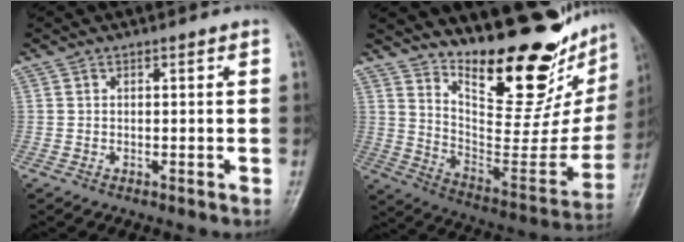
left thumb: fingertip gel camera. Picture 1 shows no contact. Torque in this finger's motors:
{"motor_torque": [0.52, 0.13, 1.40, -1.37, 0.21]}